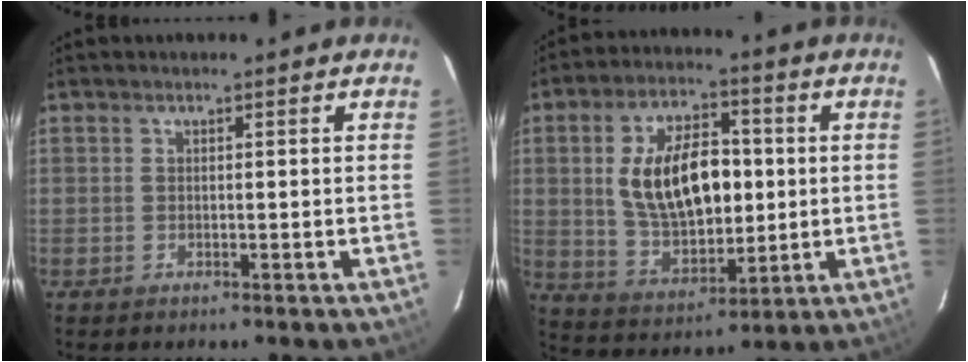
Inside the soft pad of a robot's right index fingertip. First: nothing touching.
{"total": 16.1, "force": [1.6, 9.0, 13.3], "torque": [-0.246, 0.012, 0.044]}